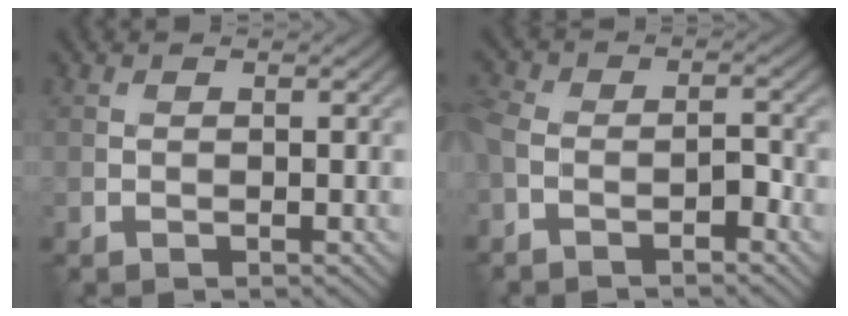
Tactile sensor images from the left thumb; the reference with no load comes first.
{"total": 5.7, "force": [-3.0, 2.8, 3.9], "torque": [-0.067, 0.000, -0.053]}